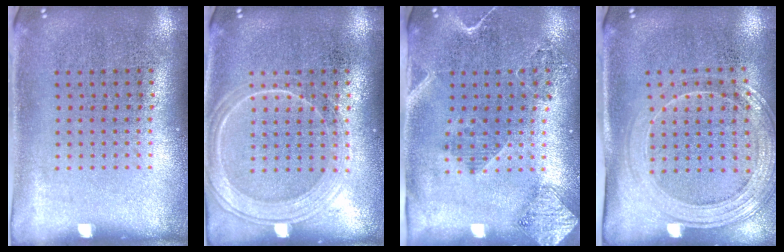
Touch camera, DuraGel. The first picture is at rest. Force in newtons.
{"total": 2.4, "press": 2.4, "slide": 0.4}
{"total": 1.8, "press": 1.6, "slide": 0.8}
{"total": 1.7, "press": 1.6, "slide": 0.6}